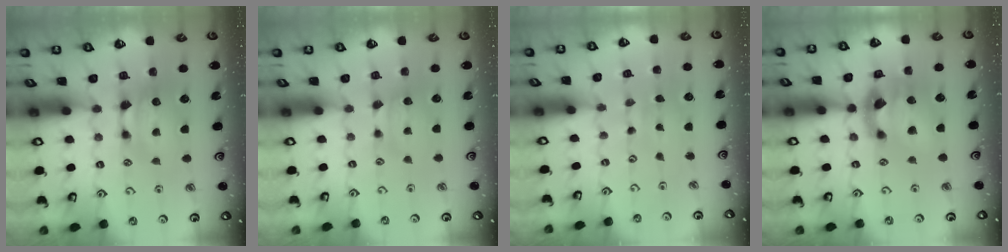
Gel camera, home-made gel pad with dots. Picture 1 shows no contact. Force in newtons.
{"total": 1.8, "press": 1.7, "slide": 0.6}
{"total": 5.3, "press": 5.3, "slide": 0.3}
{"total": 4.6, "press": 4.2, "slide": 1.9}